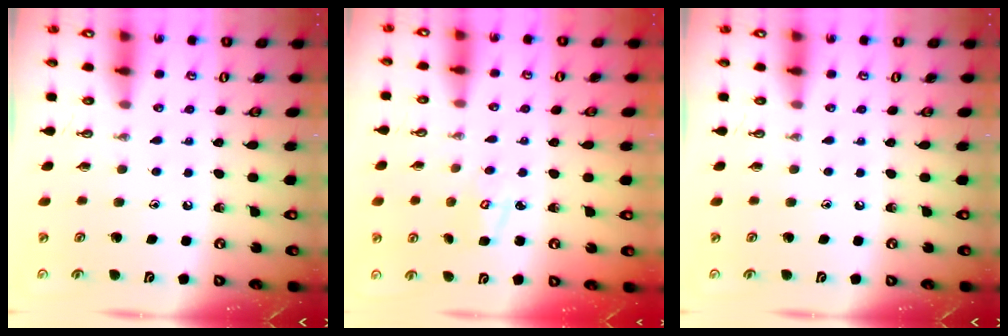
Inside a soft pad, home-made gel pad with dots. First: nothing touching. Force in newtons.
{"total": 2.8, "press": 2.8, "slide": 0.1}
{"total": 0.0}